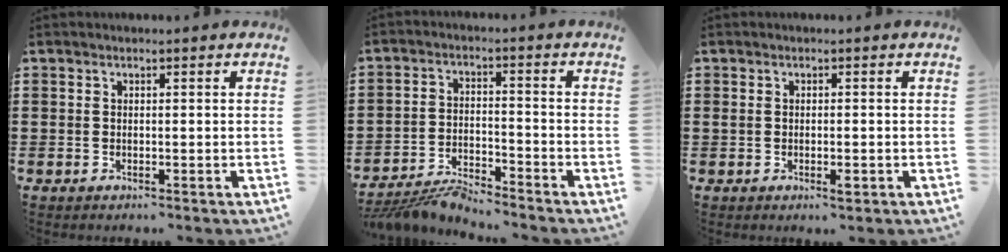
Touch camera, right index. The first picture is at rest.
{"total": 5.1, "force": [-5.0, 0.1, 1.0], "torque": [-0.030, -0.005, -0.102]}
{"total": 1.6, "force": [-0.4, 0.5, 1.5], "torque": [-0.027, -0.001, -0.007]}